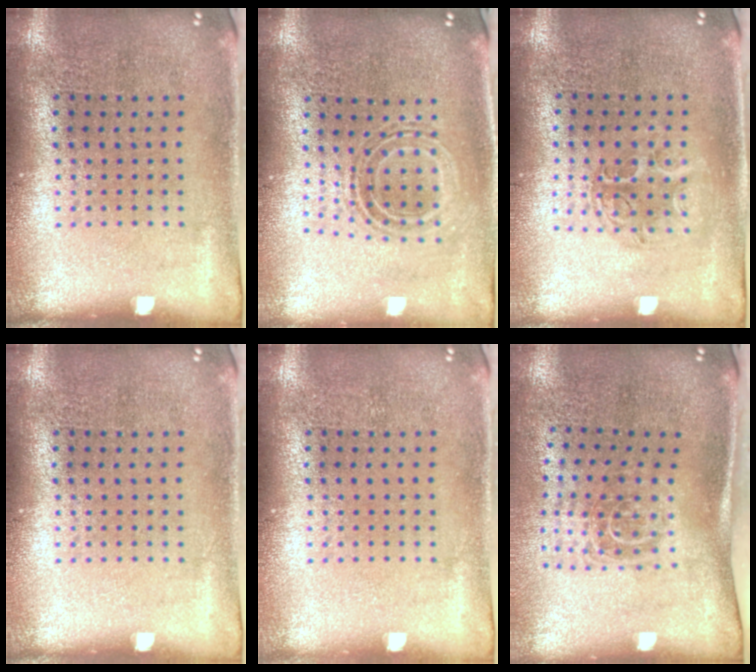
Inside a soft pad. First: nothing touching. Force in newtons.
{"total": 0.9, "press": 0.8, "slide": 0.3}
{"total": 1.2, "press": 1.1, "slide": 0.6}
{"total": 0.0}
{"total": 0.0}
{"total": 1.8, "press": 1.2, "slide": 1.3}